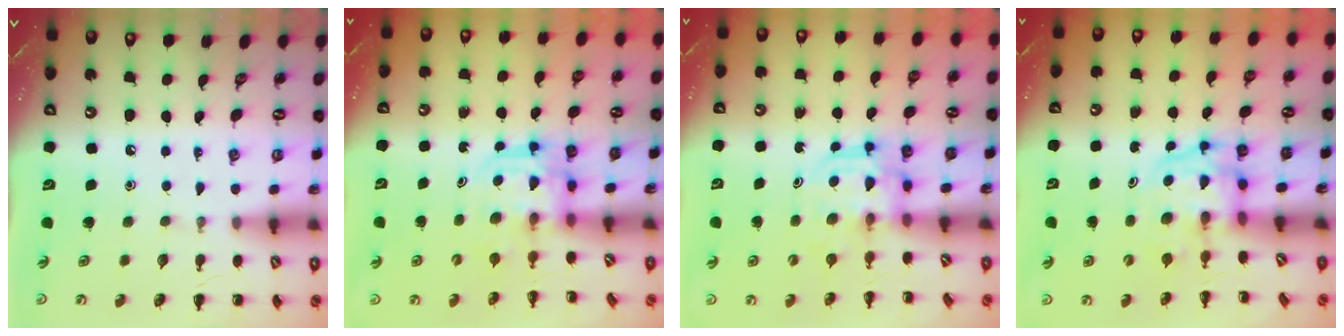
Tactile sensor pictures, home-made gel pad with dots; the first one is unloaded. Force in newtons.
{"total": 3.1, "press": 3.1, "slide": 0.2}
{"total": 3.2, "press": 3.2, "slide": 0.2}
{"total": 3.9, "press": 3.8, "slide": 0.6}